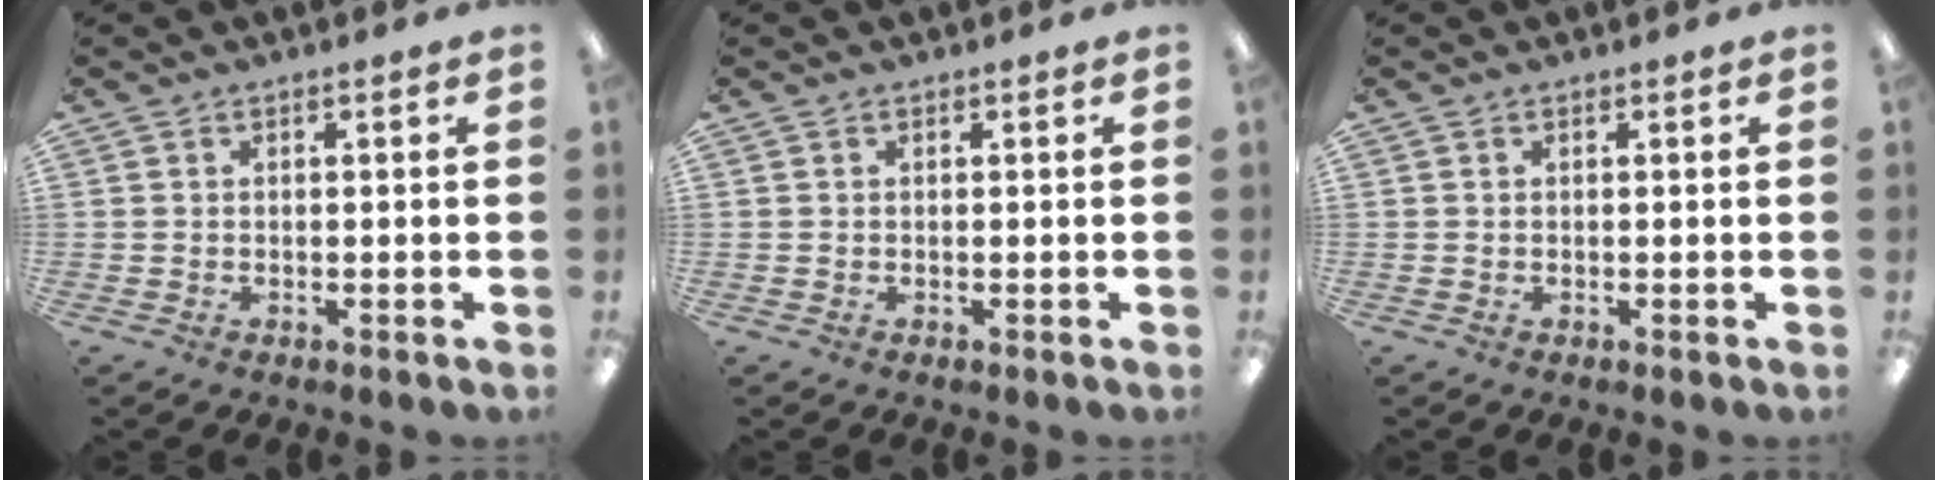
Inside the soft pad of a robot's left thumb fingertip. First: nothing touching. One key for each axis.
{"total": 0.0}
{"total": 0.0}